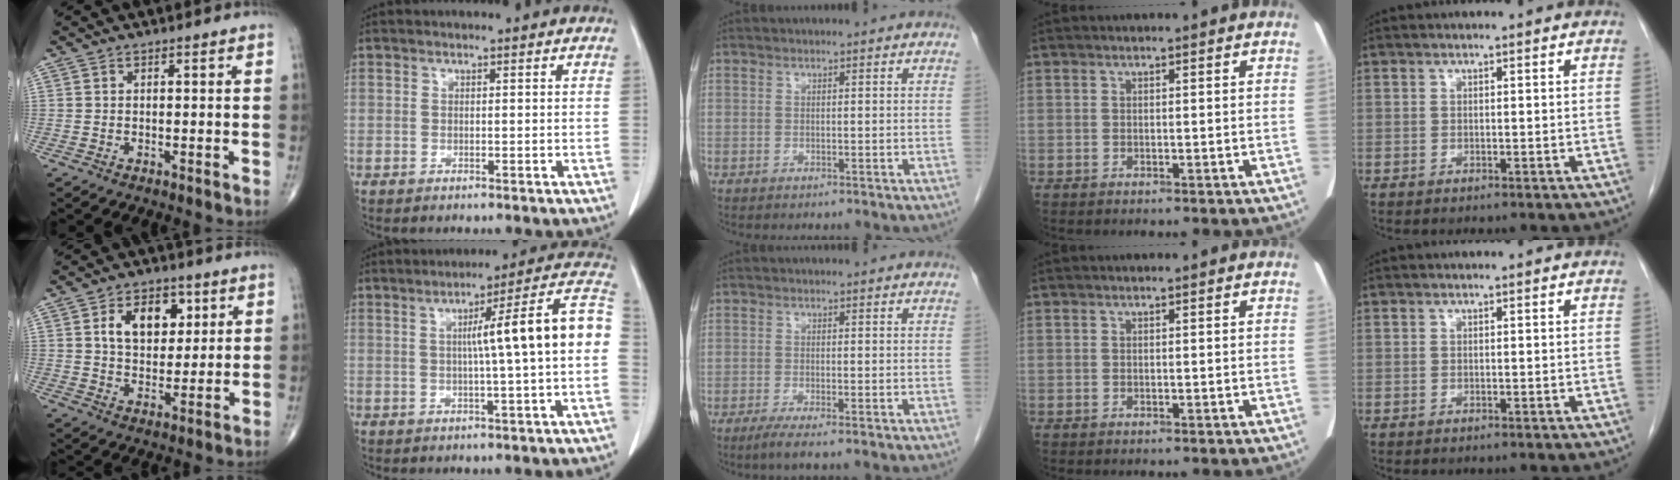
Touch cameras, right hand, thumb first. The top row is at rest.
{"thumb": {"total": 10.4, "force": [3.5, 6.9, 7.0], "torque": [-0.077, -0.008, 0.060]}, "index": {"total": 12.8, "force": [0.3, -0.9, 12.8], "torque": [-0.175, 0.027, -0.003]}, "middle": {"total": 2.3, "force": [-1.5, 0.0, 1.8], "torque": [-0.037, -0.008, -0.030]}}